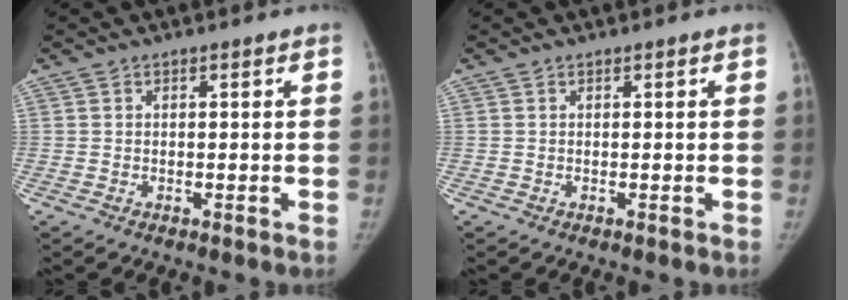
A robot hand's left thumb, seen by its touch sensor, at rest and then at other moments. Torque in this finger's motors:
{"motor_torque": [0.04, 0.00, 0.21, -0.14, 0.00]}